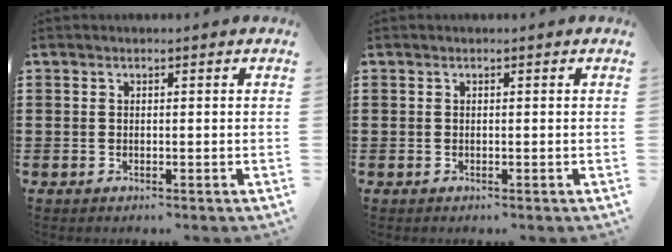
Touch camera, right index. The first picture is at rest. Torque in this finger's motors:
{"motor_torque": [0.02, 0.02, 0.00, 0.00]}